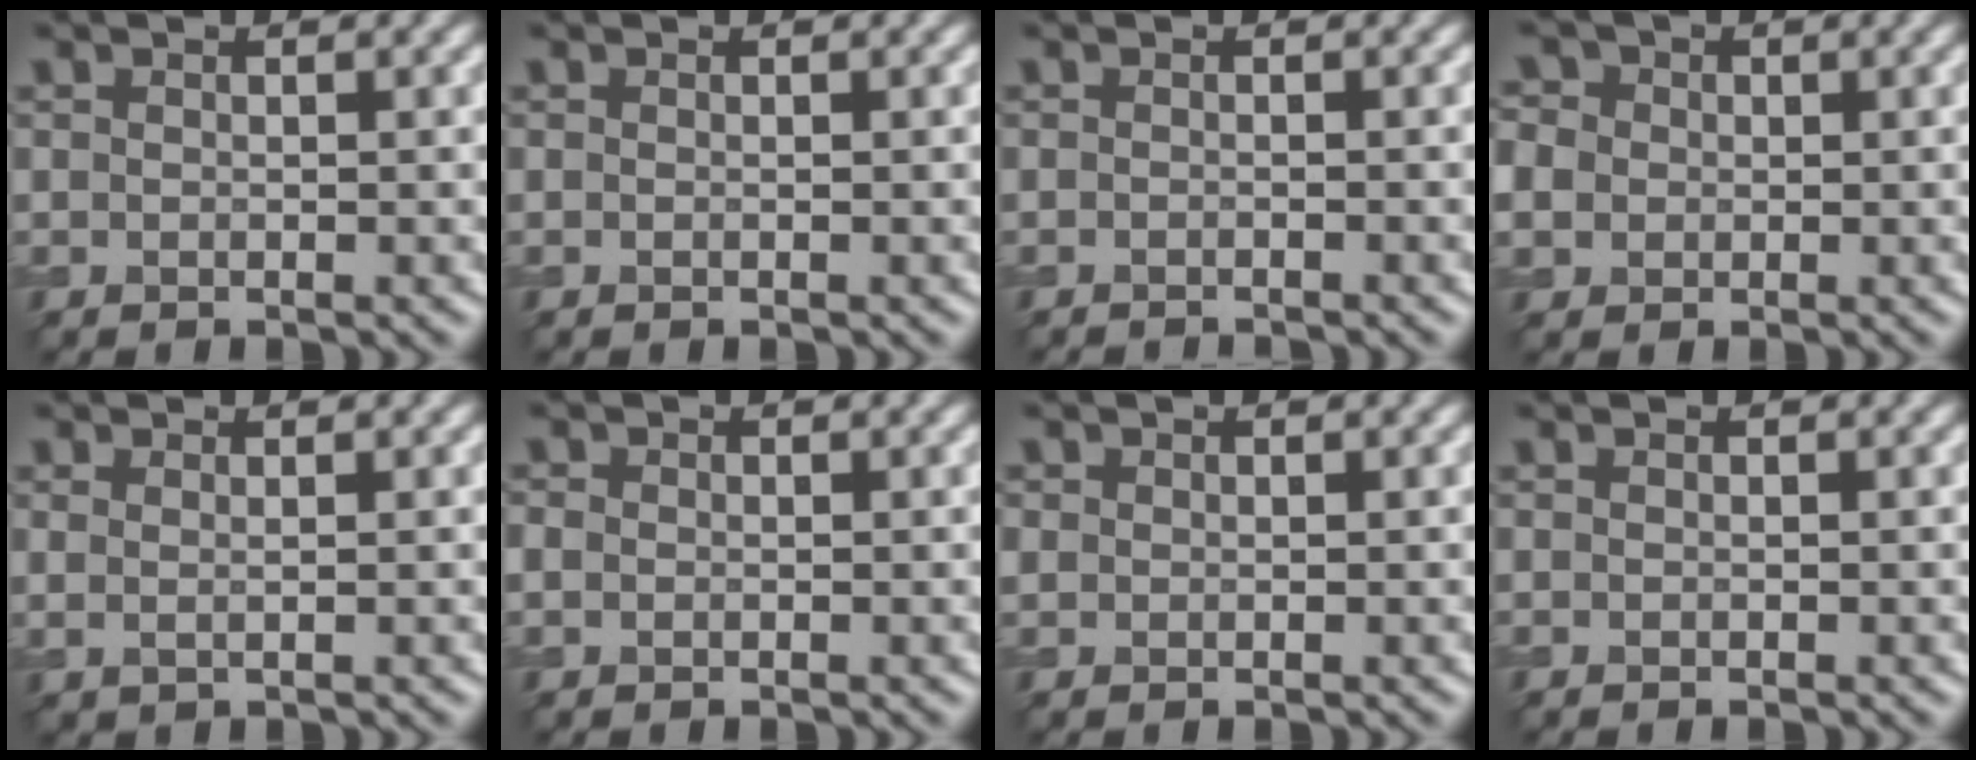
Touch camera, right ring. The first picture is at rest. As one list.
[{"total": 0.0}, {"total": 1.4, "force": [-1.4, 0.2, 0.4], "torque": [0.005, -0.007, -0.022]}, {"total": 5.9, "force": [0.7, 5.3, 2.6], "torque": [-0.063, 0.027, -0.015]}, {"total": 1.1, "force": [0.5, 0.3, 0.8], "torque": [-0.016, -0.003, 0.008]}, {"total": 0.9, "force": [0.0, 0.8, 0.4], "torque": [-0.007, 0.000, -0.002]}, {"total": 0.7, "force": [0.3, 0.6, 0.1], "torque": [0.001, -0.001, 0.006]}, {"total": 0.0}]